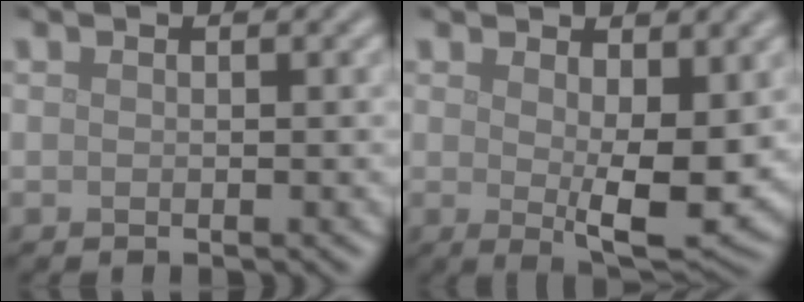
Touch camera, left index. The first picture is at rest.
{"total": 5.7, "force": [0.8, 2.0, 5.2], "torque": [-0.084, -0.017, 0.019]}